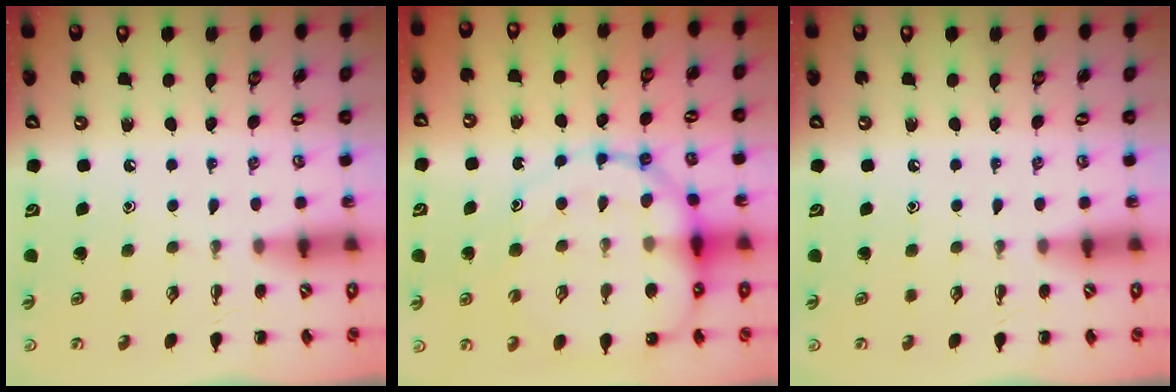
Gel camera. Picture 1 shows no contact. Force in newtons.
{"total": 15.7, "press": 15.4, "slide": 3.3}
{"total": 0.0}